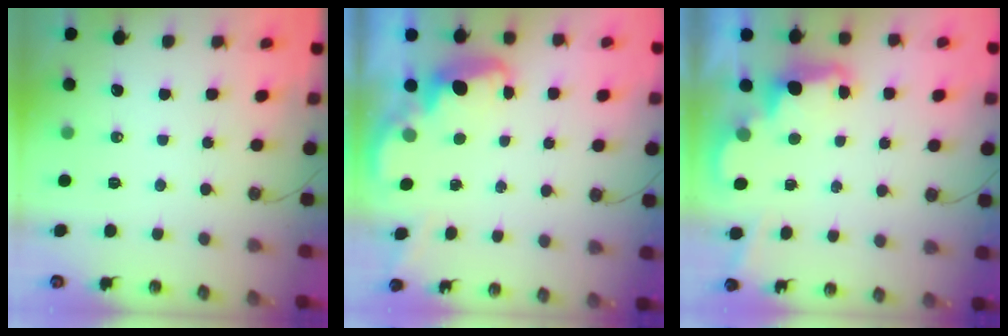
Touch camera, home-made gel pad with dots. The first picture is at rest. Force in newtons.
{"total": 2.9, "press": 2.8, "slide": 0.8}
{"total": 2.5, "press": 2.4, "slide": 0.6}